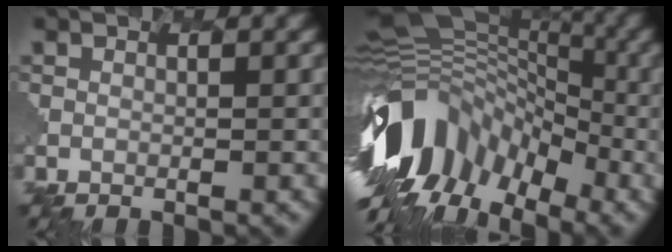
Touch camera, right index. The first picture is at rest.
{"total": 10.5, "force": [-5.8, 6.9, 5.4], "torque": [-0.162, 0.012, -0.115]}